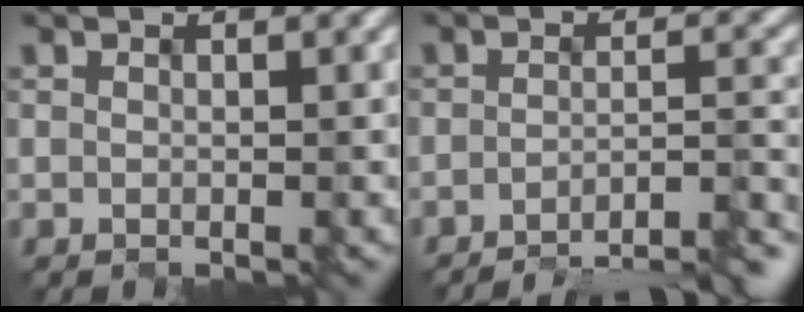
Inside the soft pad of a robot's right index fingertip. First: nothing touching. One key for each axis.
{"total": 7.9, "fx": -6.6, "fy": 1.1, "fz": 4.2, "tx": -0.044, "ty": 0.011, "tz": -0.082}